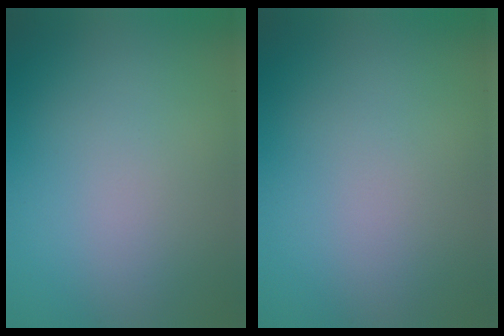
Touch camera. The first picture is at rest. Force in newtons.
{"total": 0.0}